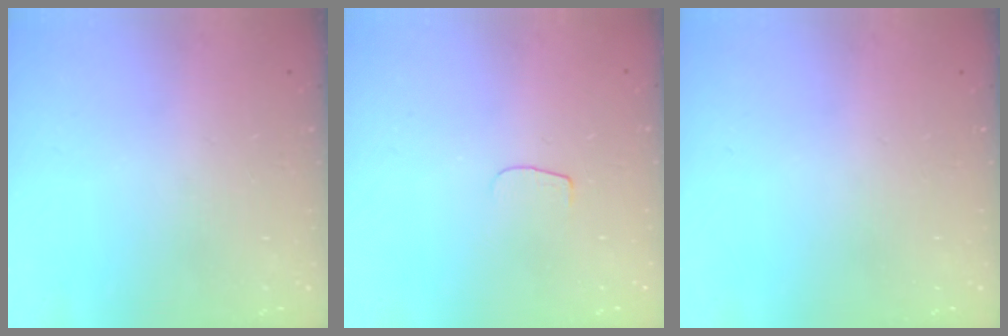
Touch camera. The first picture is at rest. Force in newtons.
{"total": 3.3, "press": 3.3, "slide": 0.3}
{"total": 0.0}